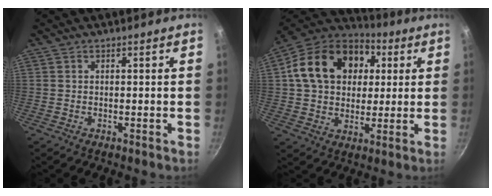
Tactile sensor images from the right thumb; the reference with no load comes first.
{"total": 20.9, "force": [4.7, 15.8, 12.8], "torque": [-0.201, 0.024, 0.069]}